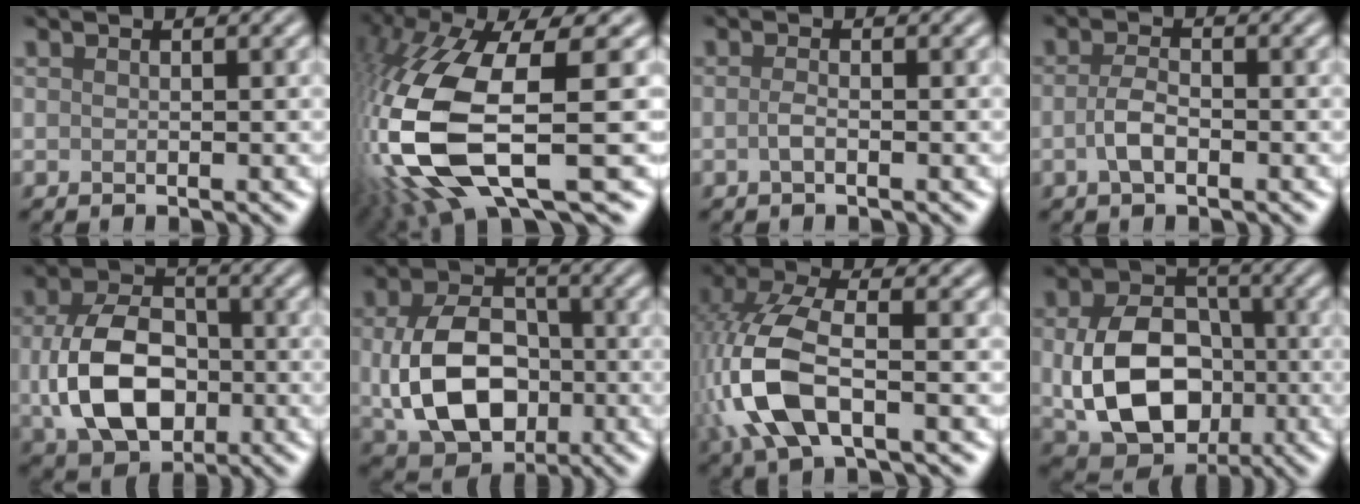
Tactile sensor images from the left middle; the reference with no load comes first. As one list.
[{"total": 14.7, "force": [-3.1, 4.9, 13.4], "torque": [-0.317, -0.014, -0.047]}, {"total": 0.9, "force": [-0.4, 0.3, 0.8], "torque": [-0.018, 0.002, -0.010]}, {"total": 2.1, "force": [-0.7, 1.0, 1.8], "torque": [-0.037, 0.003, -0.019]}, {"total": 9.0, "force": [-1.0, 6.3, 6.3], "torque": [-0.137, -0.004, -0.018]}, {"total": 9.6, "force": [-0.9, 6.9, 6.6], "torque": [-0.141, -0.009, -0.011]}, {"total": 8.4, "force": [-2.3, 3.9, 7.1], "torque": [-0.175, 0.012, -0.056]}, {"total": 10.5, "force": [-1.1, 7.8, 6.9], "torque": [-0.139, -0.012, -0.012]}]